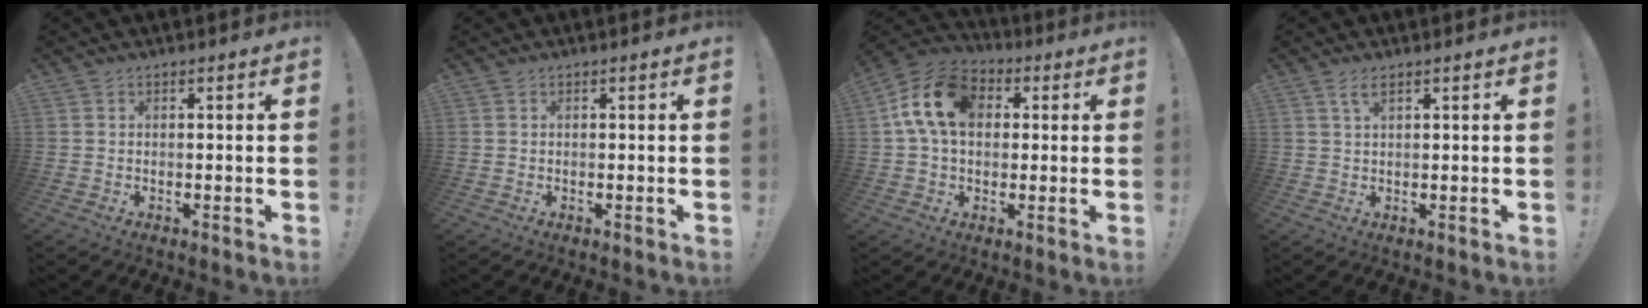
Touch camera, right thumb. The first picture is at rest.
{"total": 0.0}
{"total": 15.4, "force": [3.4, 10.7, 10.6], "torque": [-0.178, 0.013, 0.065]}
{"total": 2.7, "force": [1.5, 0.8, 2.1], "torque": [-0.037, -0.002, 0.026]}